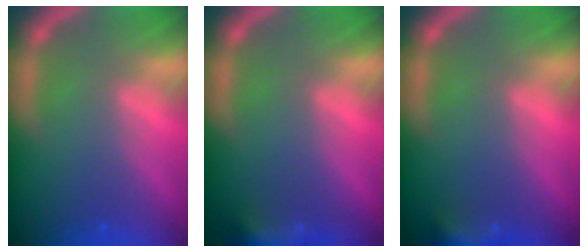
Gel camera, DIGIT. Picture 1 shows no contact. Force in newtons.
{"total": 5.9}
{"total": 4.9}